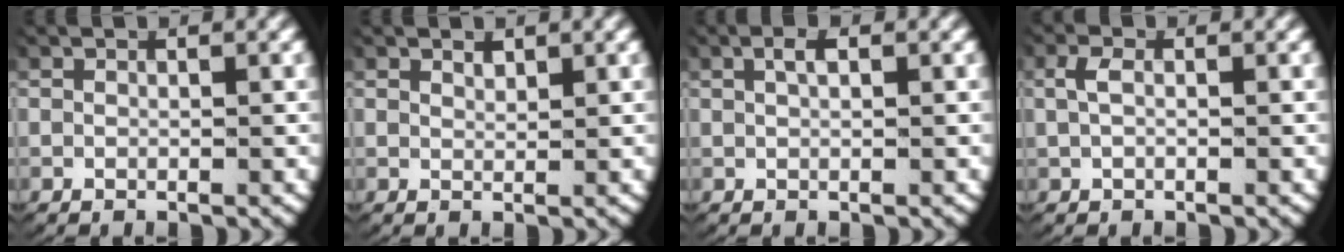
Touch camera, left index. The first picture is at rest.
{"total": 0.8, "force": [0.8, 0.0, 0.3], "torque": [-0.004, -0.010, 0.020]}
{"total": 1.5, "force": [0.6, 0.6, 1.2], "torque": [-0.023, 0.001, 0.012]}
{"total": 1.2, "force": [0.1, 0.5, 1.1], "torque": [-0.037, -0.003, 0.006]}